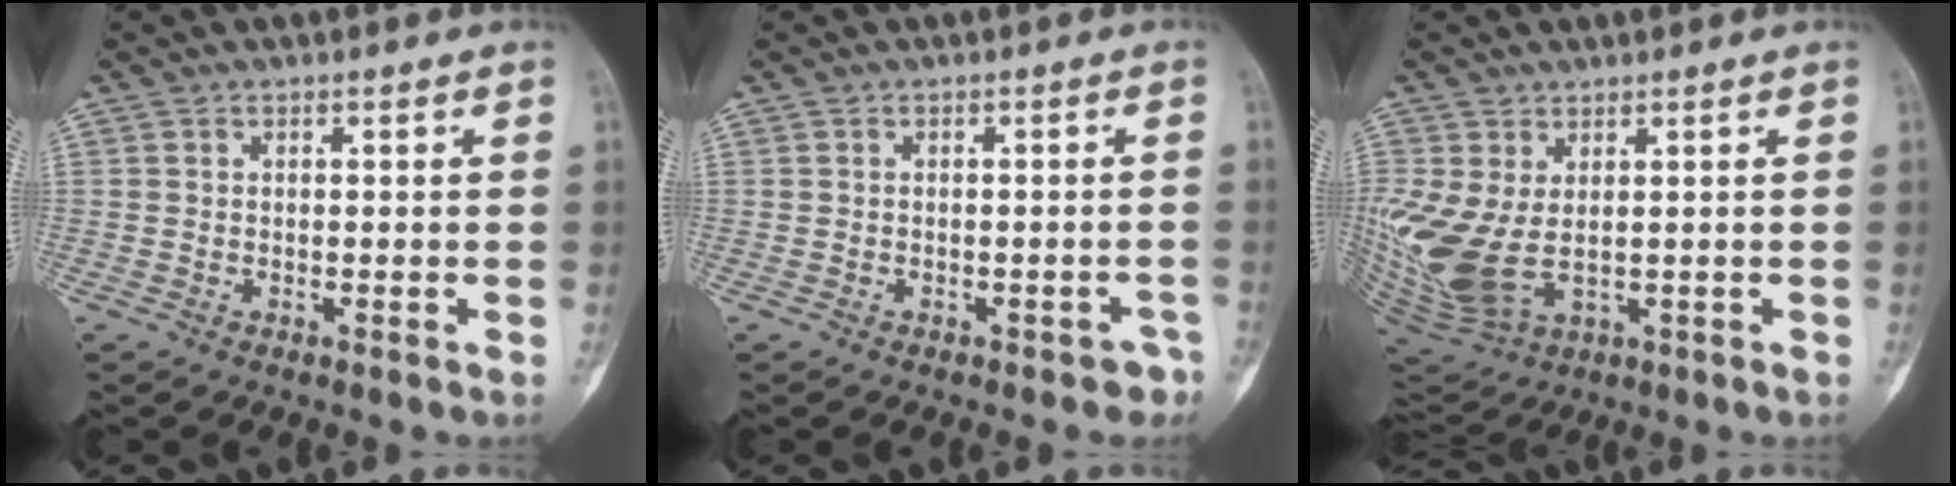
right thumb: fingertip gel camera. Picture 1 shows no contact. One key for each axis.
{"total": 3.3, "fx": -2.4, "fy": 1.8, "fz": 1.3, "tx": -0.006, "ty": 0.019, "tz": -0.023}
{"total": 12.2, "fx": 0.5, "fy": 7.4, "fz": 9.7, "tx": -0.225, "ty": -0.011, "tz": 0.034}